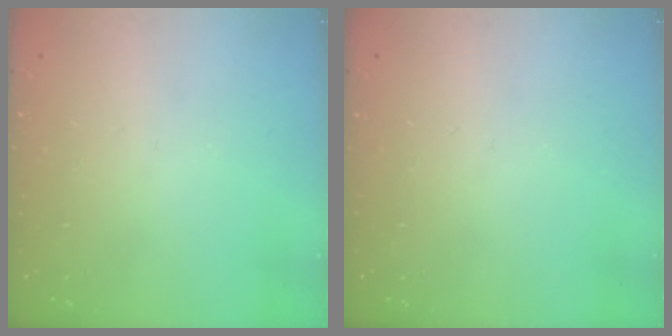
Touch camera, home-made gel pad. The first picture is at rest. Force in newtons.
{"total": 0.0}